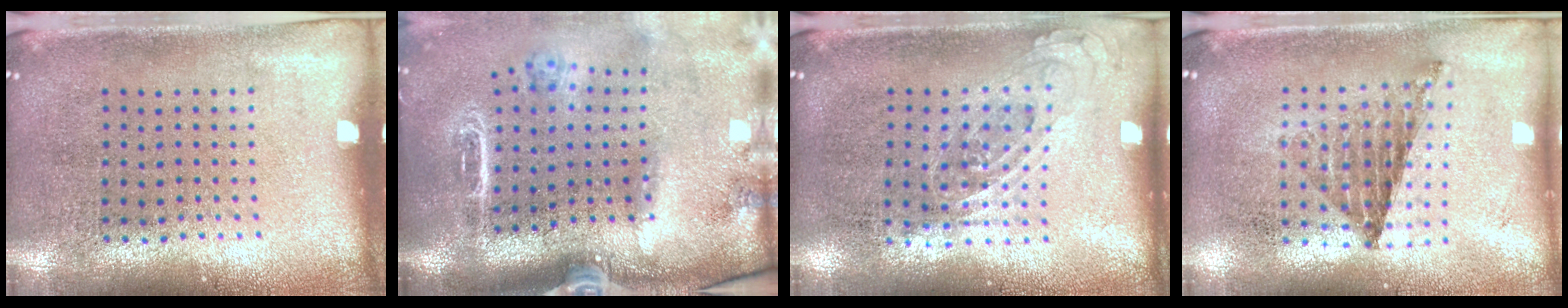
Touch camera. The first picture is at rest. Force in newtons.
{"total": 2.6, "press": 2.0, "slide": 1.7}
{"total": 0.8, "press": 0.7, "slide": 0.4}
{"total": 0.9, "press": 0.8, "slide": 0.2}